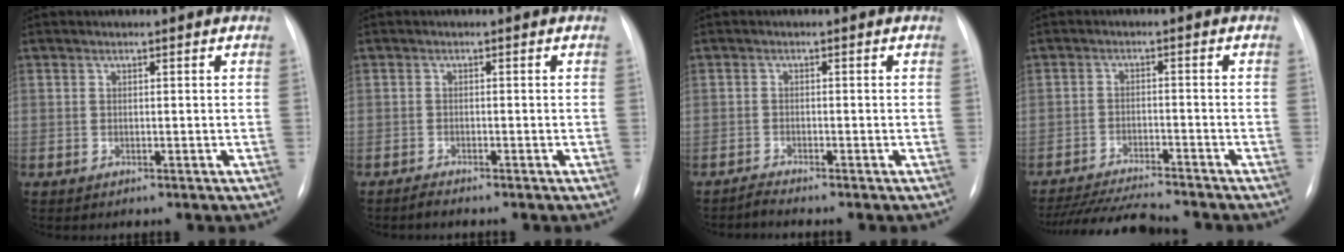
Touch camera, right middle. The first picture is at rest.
{"total": 1.1, "force": [-1.0, 0.0, 0.3], "torque": [-0.010, -0.003, -0.017]}
{"total": 1.3, "force": [-1.2, -0.5, -0.1], "torque": [0.001, -0.007, -0.022]}
{"total": 12.0, "force": [-11.1, 0.8, 4.5], "torque": [-0.073, -0.015, -0.172]}